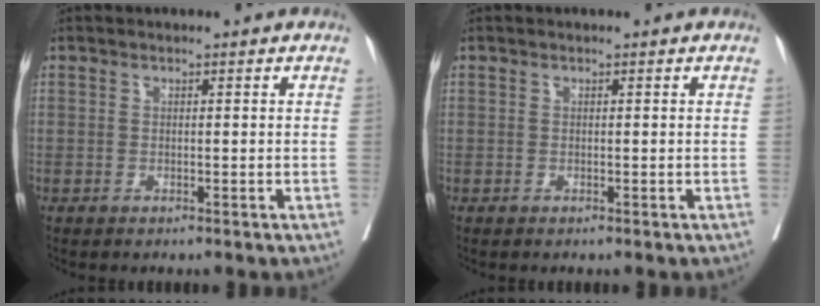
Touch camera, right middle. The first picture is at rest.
{"total": 0.0}